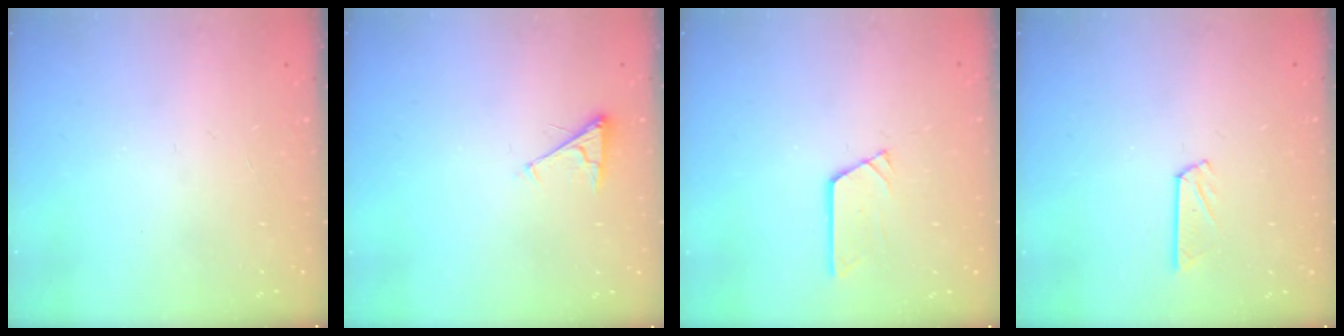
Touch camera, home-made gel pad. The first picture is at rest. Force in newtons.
{"total": 3.6, "press": 3.6, "slide": 0.5}
{"total": 2.9, "press": 2.9, "slide": 0.3}
{"total": 5.2, "press": 5.2, "slide": 0.3}